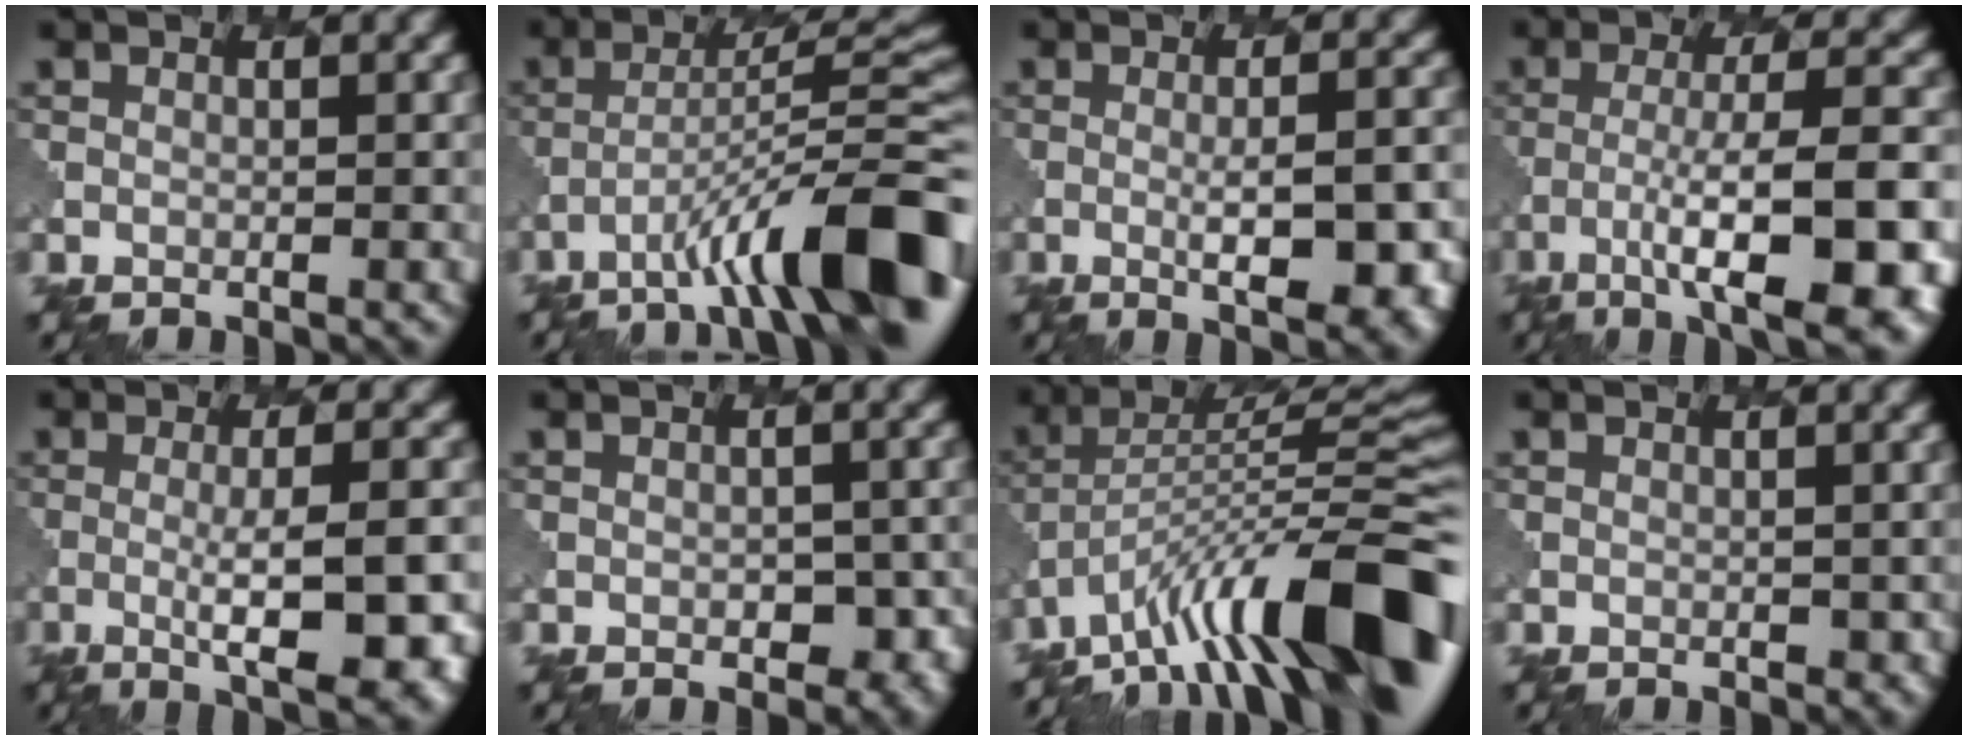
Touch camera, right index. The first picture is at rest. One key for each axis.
{"total": 12.0, "fx": -6.8, "fy": 2.2, "fz": 9.7, "tx": -0.145, "ty": 0.020, "tz": -0.104}
{"total": 7.6, "fx": -1.7, "fy": 2.5, "fz": 7.0, "tx": -0.098, "ty": -0.007, "tz": -0.013}
{"total": 11.9, "fx": -5.6, "fy": 3.2, "fz": 10.0, "tx": -0.161, "ty": -0.002, "tz": -0.074}
{"total": 8.7, "fx": -2.2, "fy": 2.4, "fz": 8.0, "tx": -0.117, "ty": -0.003, "tz": -0.026}
{"total": 4.0, "fx": -1.5, "fy": 2.6, "fz": 2.7, "tx": -0.029, "ty": -0.003, "tz": -0.008}
{"total": 14.6, "fx": -8.0, "fy": 3.8, "fz": 11.5, "tx": -0.175, "ty": 0.032, "tz": -0.135}
{"total": 0.9, "fx": -0.3, "fy": 0.7, "fz": 0.4, "tx": -0.007, "ty": -0.001, "tz": 0.002}